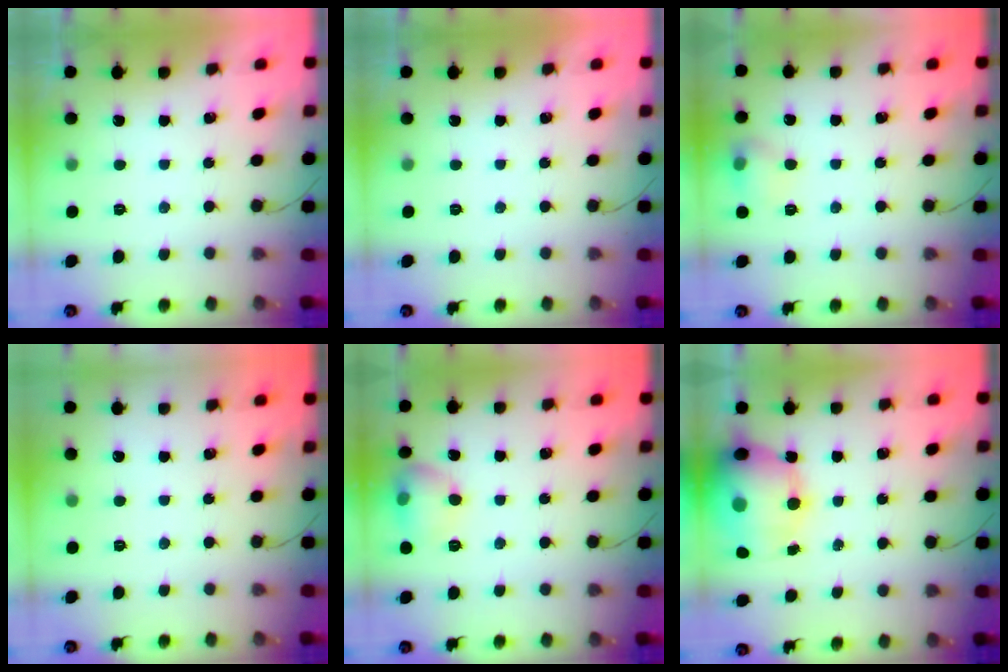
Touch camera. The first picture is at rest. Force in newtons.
{"total": 0.0}
{"total": 7.6, "press": 7.5, "slide": 1.4}
{"total": 0.0}
{"total": 11.6, "press": 9.5, "slide": 6.7}
{"total": 21.1, "press": 20.6, "slide": 4.6}